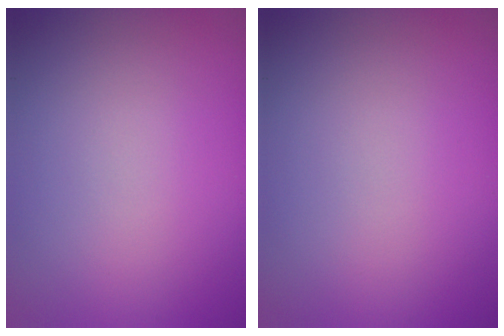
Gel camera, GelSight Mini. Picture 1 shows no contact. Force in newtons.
{"total": 0.0}